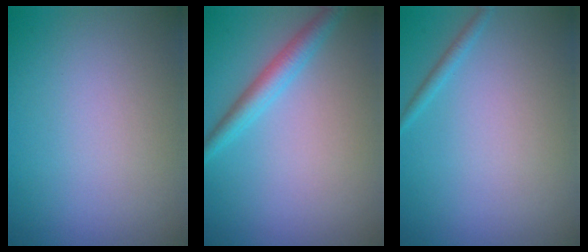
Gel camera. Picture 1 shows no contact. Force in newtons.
{"total": 2.6, "press": 2.6, "slide": 0.0}
{"total": 0.9, "press": 0.9, "slide": 0.1}